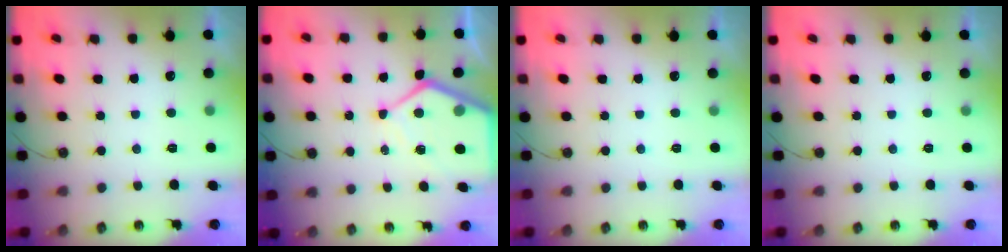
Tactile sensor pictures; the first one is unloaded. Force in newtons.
{"total": 11.2, "press": 11.1, "slide": 1.2}
{"total": 0.0}
{"total": 0.0}